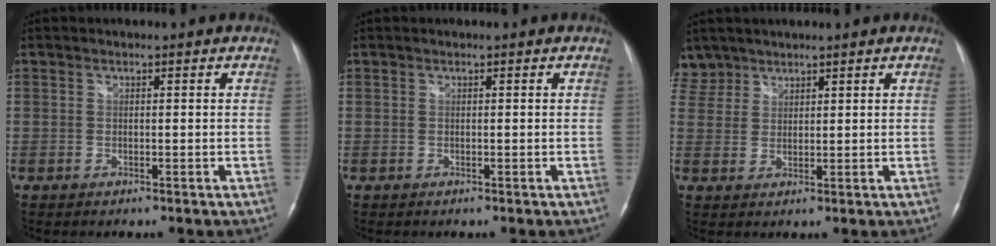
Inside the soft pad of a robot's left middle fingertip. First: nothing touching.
{"total": 0.0}
{"total": 4.2, "force": [3.5, 2.3, -0.6], "torque": [0.020, 0.010, 0.071]}